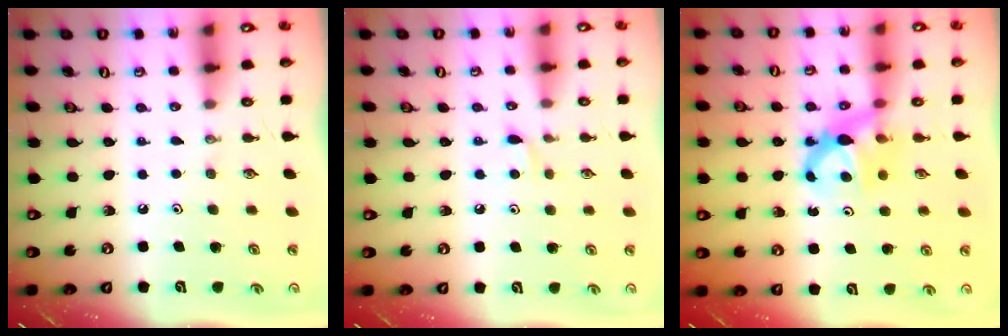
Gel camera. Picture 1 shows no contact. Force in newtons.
{"total": 5.0, "press": 4.9, "slide": 0.6}
{"total": 6.7, "press": 6.7, "slide": 0.4}